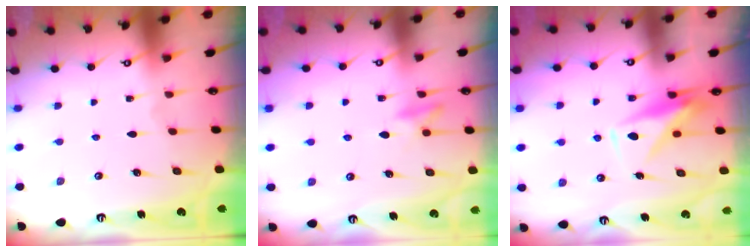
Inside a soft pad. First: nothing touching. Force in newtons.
{"total": 9.4, "press": 9.3, "slide": 1.6}
{"total": 8.0, "press": 8.0, "slide": 0.4}